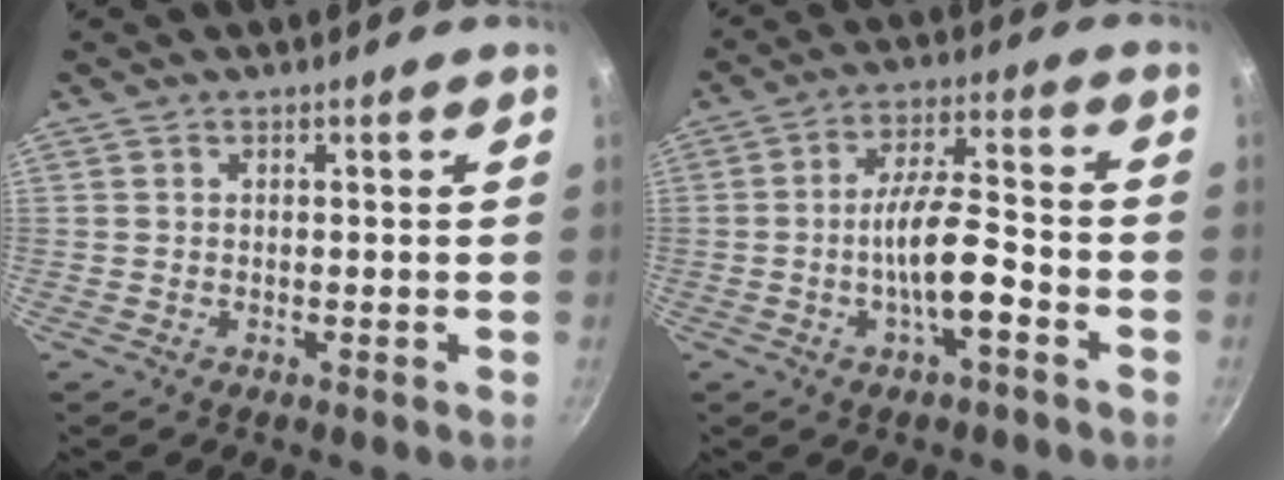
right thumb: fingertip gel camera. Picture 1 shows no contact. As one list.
[{"total": 10.0, "force": [-3.5, 2.8, 8.9], "torque": [-0.154, 0.031, -0.064]}]